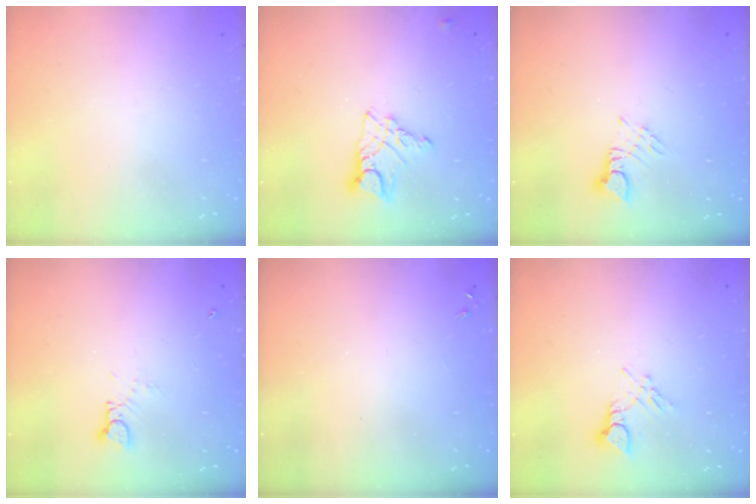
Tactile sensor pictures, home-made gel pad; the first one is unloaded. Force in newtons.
{"total": 9.0, "press": 9.0, "slide": 0.8}
{"total": 3.1, "press": 3.0, "slide": 0.4}
{"total": 1.2, "press": 1.1, "slide": 0.1}
{"total": 0.0}
{"total": 4.5, "press": 4.4, "slide": 0.5}